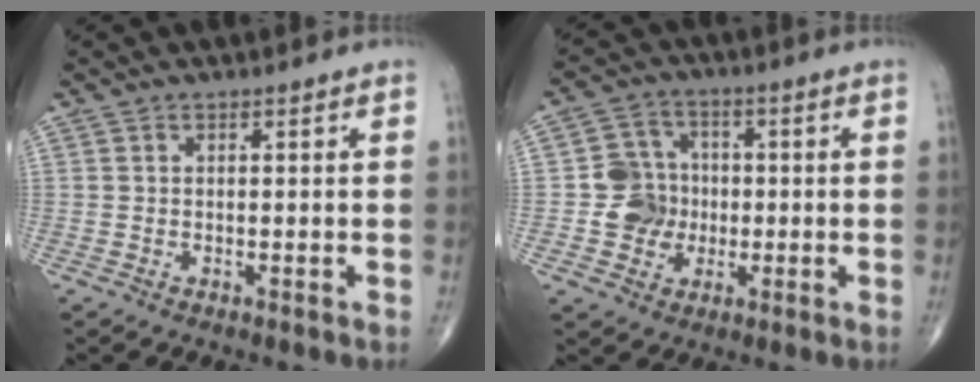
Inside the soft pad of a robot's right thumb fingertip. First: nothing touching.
{"total": 7.9, "force": [-1.0, 7.3, 2.7], "torque": [-0.010, 0.014, -0.021]}